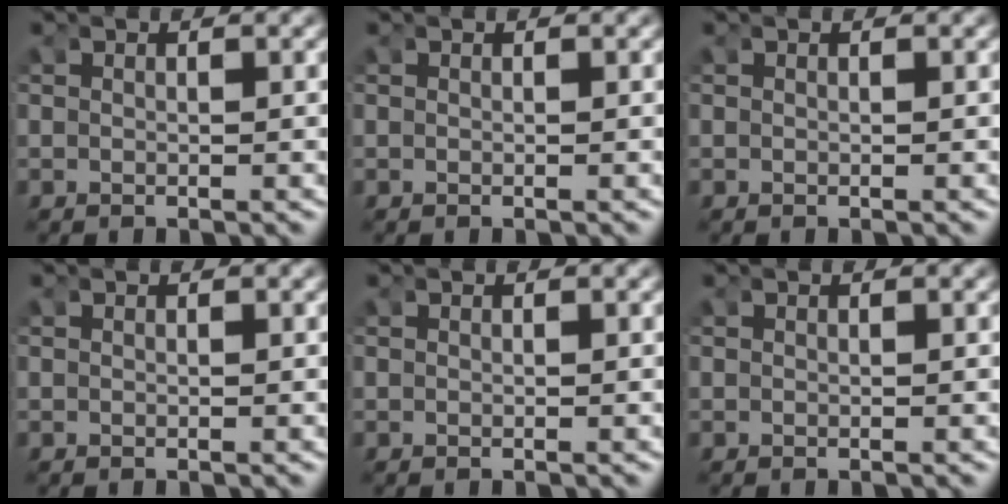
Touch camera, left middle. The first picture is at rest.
{"total": 0.0}
{"total": 0.0}
{"total": 0.0}
{"total": 0.0}
{"total": 0.0}